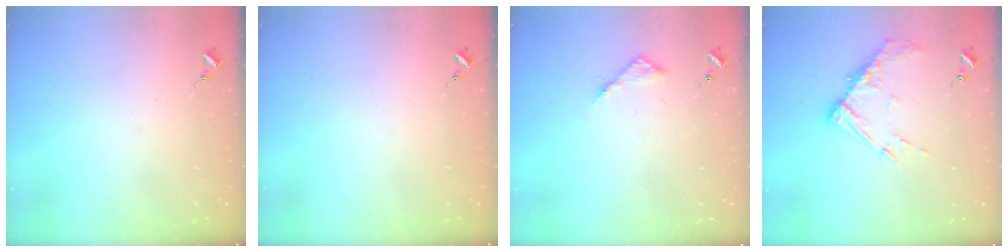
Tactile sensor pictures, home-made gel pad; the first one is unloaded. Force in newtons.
{"total": 0.0}
{"total": 4.6, "press": 4.6, "slide": 0.5}
{"total": 11.1, "press": 11.0, "slide": 1.1}